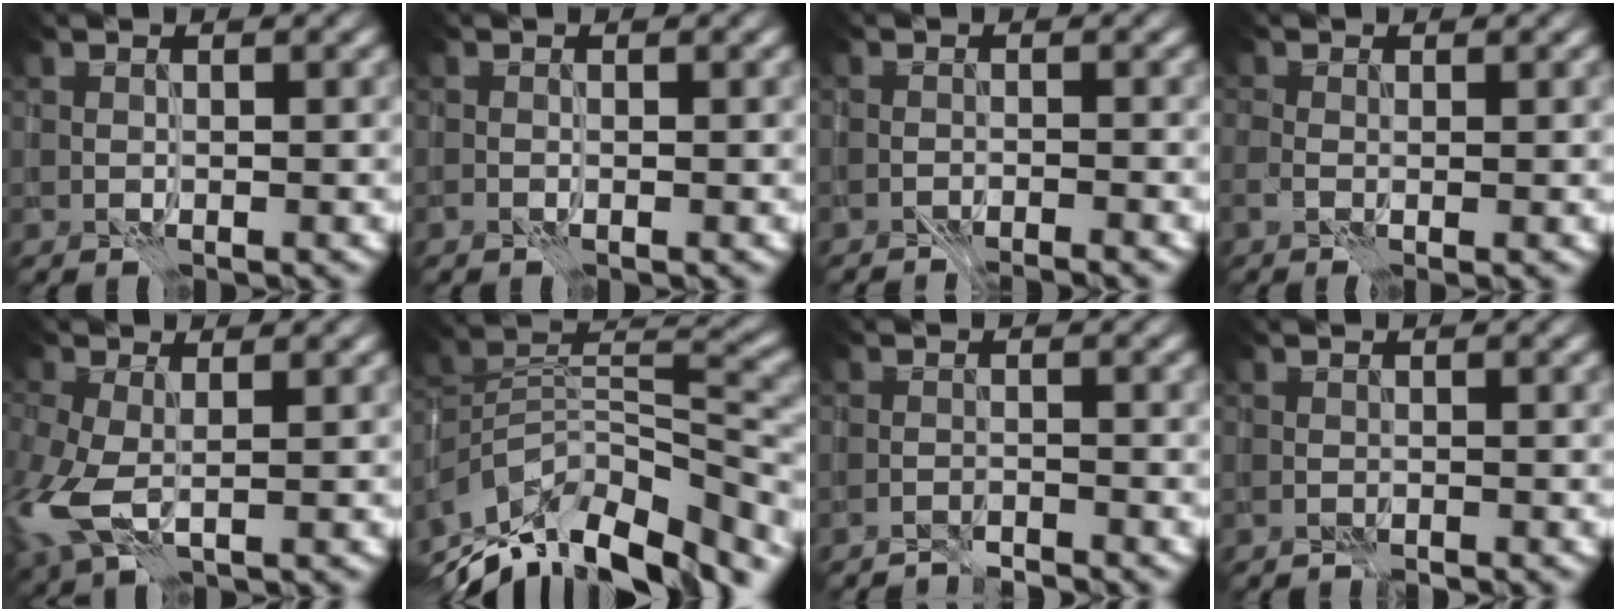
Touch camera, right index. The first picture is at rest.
{"total": 0.0}
{"total": 2.4, "force": [-2.4, 0.0, 0.4], "torque": [-0.005, 0.004, -0.037]}
{"total": 1.3, "force": [-0.2, 0.5, 1.2], "torque": [-0.020, -0.004, -0.001]}
{"total": 5.7, "force": [-0.9, 3.3, 4.5], "torque": [-0.126, -0.019, -0.015]}
{"total": 12.9, "force": [-8.8, 5.4, 7.7], "torque": [-0.156, 0.018, -0.143]}
{"total": 2.0, "force": [-2.0, 0.0, -0.1], "torque": [0.010, 0.004, -0.035]}
{"total": 1.0, "force": [-1.0, 0.1, -0.1], "torque": [0.005, 0.003, -0.016]}